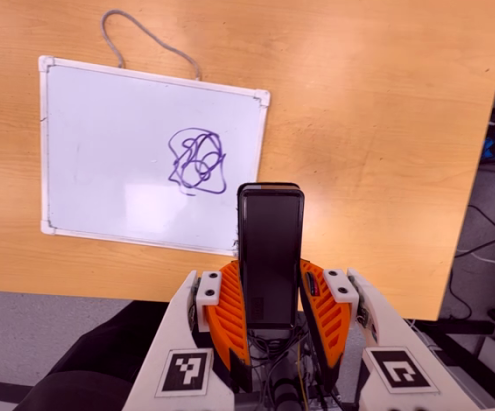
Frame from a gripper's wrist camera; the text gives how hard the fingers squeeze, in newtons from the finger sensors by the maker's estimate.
{"total": 5.5, "left": 3.7, "right": 7.2}